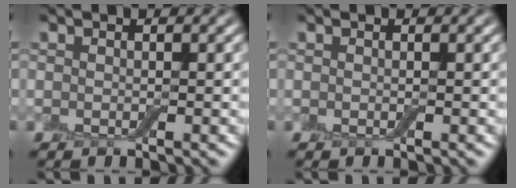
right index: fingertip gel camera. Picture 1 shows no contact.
{"total": 0.0}